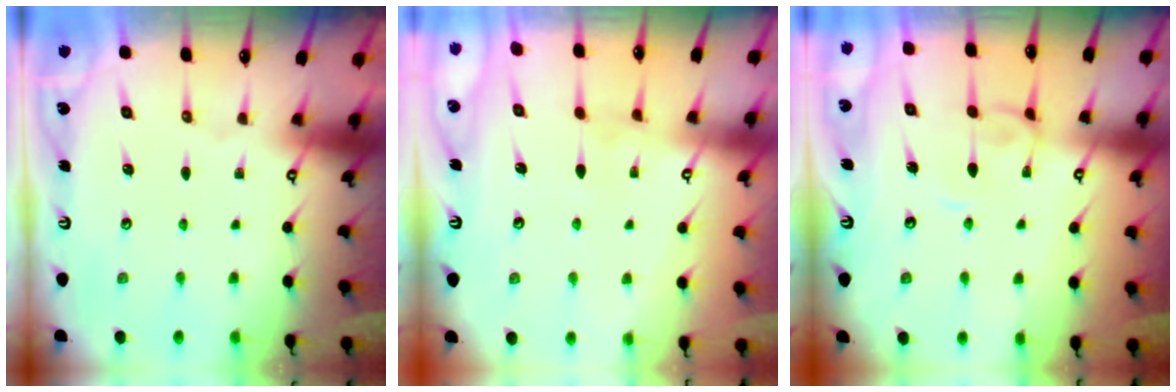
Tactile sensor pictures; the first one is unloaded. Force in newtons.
{"total": 2.9, "press": 2.8, "slide": 0.5}
{"total": 0.7, "press": 0.6, "slide": 0.4}